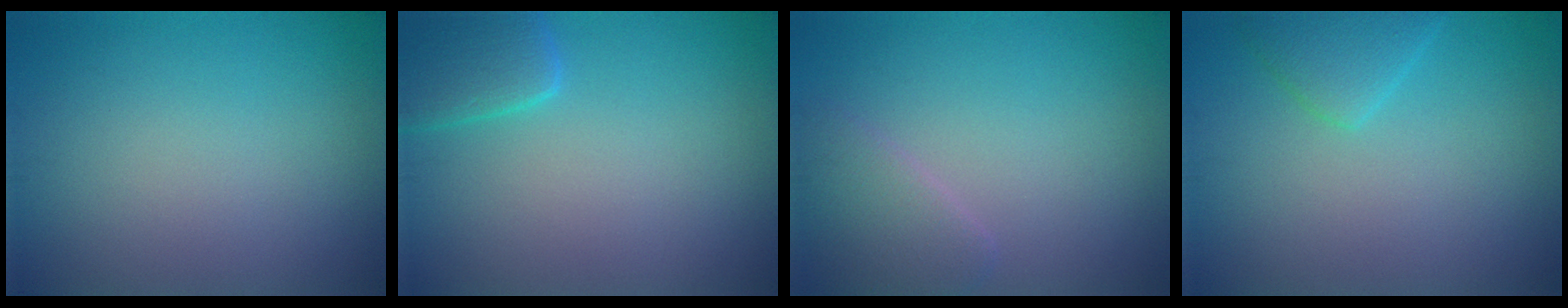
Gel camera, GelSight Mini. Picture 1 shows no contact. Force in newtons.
{"total": 3.9, "press": 3.9, "slide": 0.4}
{"total": 2.5, "press": 2.5, "slide": 0.1}
{"total": 2.3, "press": 2.3, "slide": 0.3}